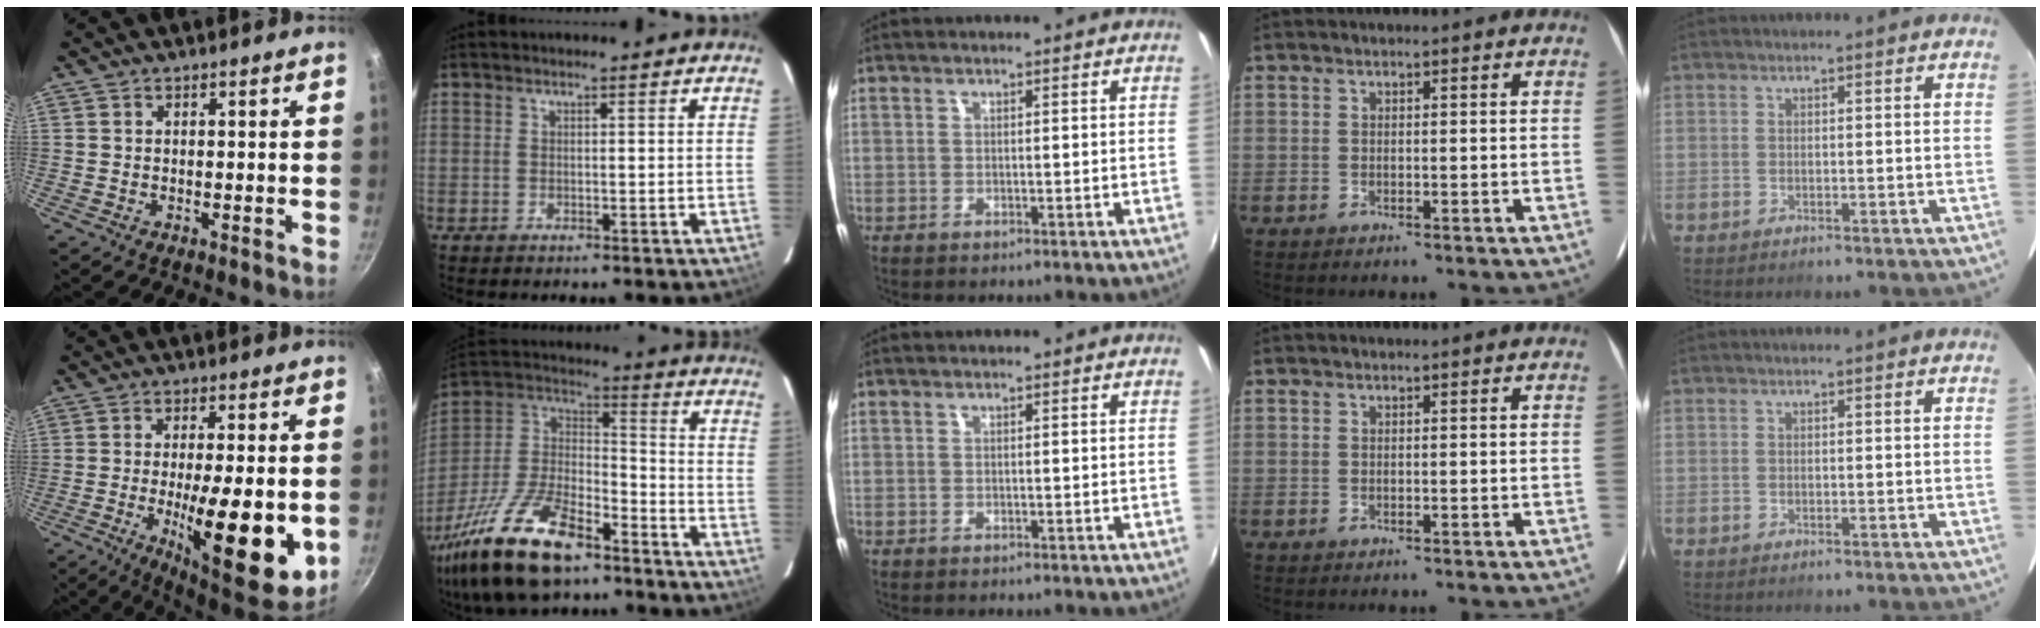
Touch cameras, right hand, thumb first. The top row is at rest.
{"thumb": {"total": 18.0, "force": [-3.9, 5.2, 16.8], "torque": [-0.233, -0.001, -0.051]}, "index": {"total": 24.1, "force": [-15.7, 9.7, 15.6], "torque": [-0.331, -0.020, -0.279]}}